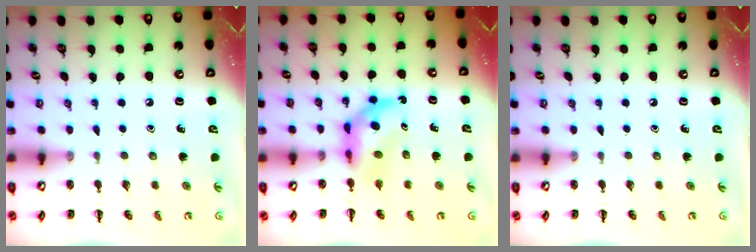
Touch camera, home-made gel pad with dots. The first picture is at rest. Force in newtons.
{"total": 6.7, "press": 6.5, "slide": 1.5}
{"total": 0.0}